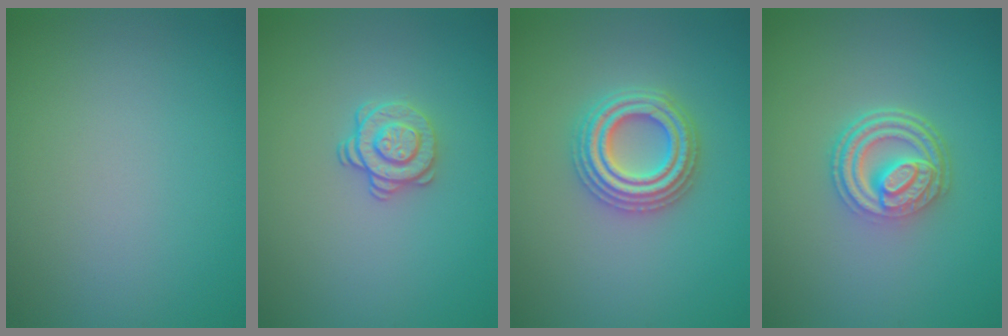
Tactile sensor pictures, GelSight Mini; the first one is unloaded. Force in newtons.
{"total": 2.1, "press": 1.7, "slide": 1.2}
{"total": 4.3, "press": 4.2, "slide": 0.7}
{"total": 4.8, "press": 3.6, "slide": 3.2}